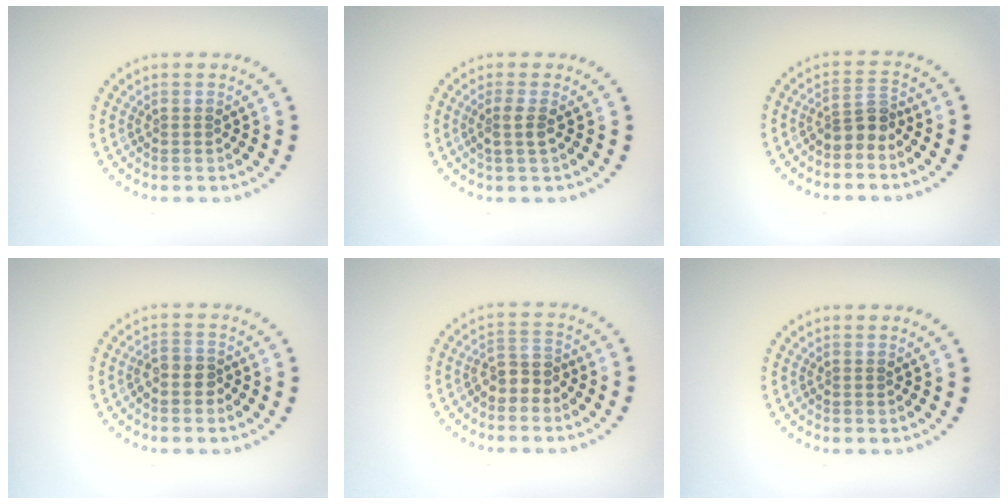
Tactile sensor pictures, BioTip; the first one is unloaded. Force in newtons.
{"total": 1.5, "press": 1.3, "slide": 0.9}
{"total": 2.3, "press": 1.8, "slide": 1.5}
{"total": 2.0, "press": 1.8, "slide": 0.9}
{"total": 2.2, "press": 1.9, "slide": 1.2}
{"total": 0.0}